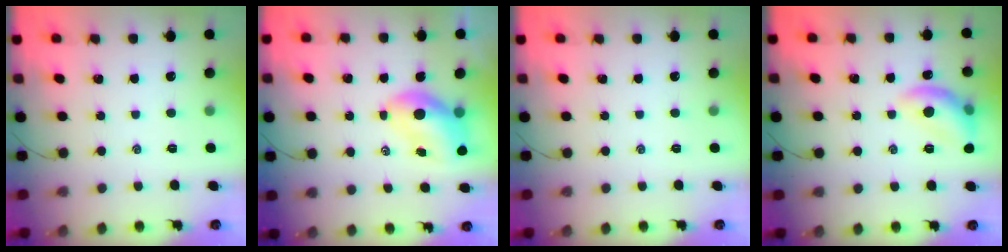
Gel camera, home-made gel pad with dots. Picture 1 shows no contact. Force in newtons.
{"total": 7.9, "press": 7.8, "slide": 1.4}
{"total": 0.0}
{"total": 10.9, "press": 10.9, "slide": 0.4}